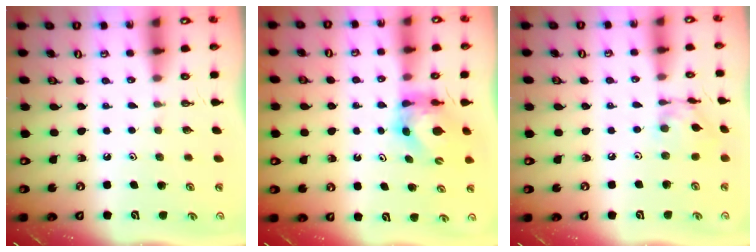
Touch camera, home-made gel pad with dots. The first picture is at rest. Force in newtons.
{"total": 5.8, "press": 5.8, "slide": 0.6}
{"total": 10.1, "press": 10.1, "slide": 0.9}